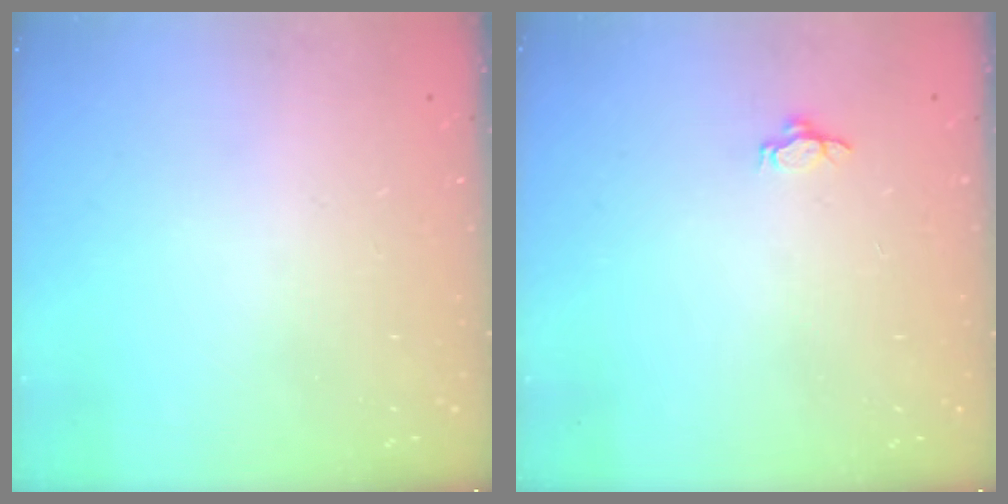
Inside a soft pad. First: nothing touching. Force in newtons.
{"total": 2.7, "press": 2.6, "slide": 1.0}